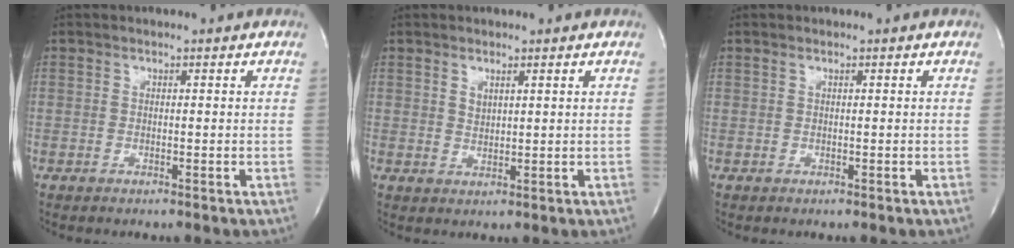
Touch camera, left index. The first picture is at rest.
{"total": 1.2, "force": [0.7, 0.5, 0.8], "torque": [-0.021, -0.009, 0.017]}
{"total": 0.0}